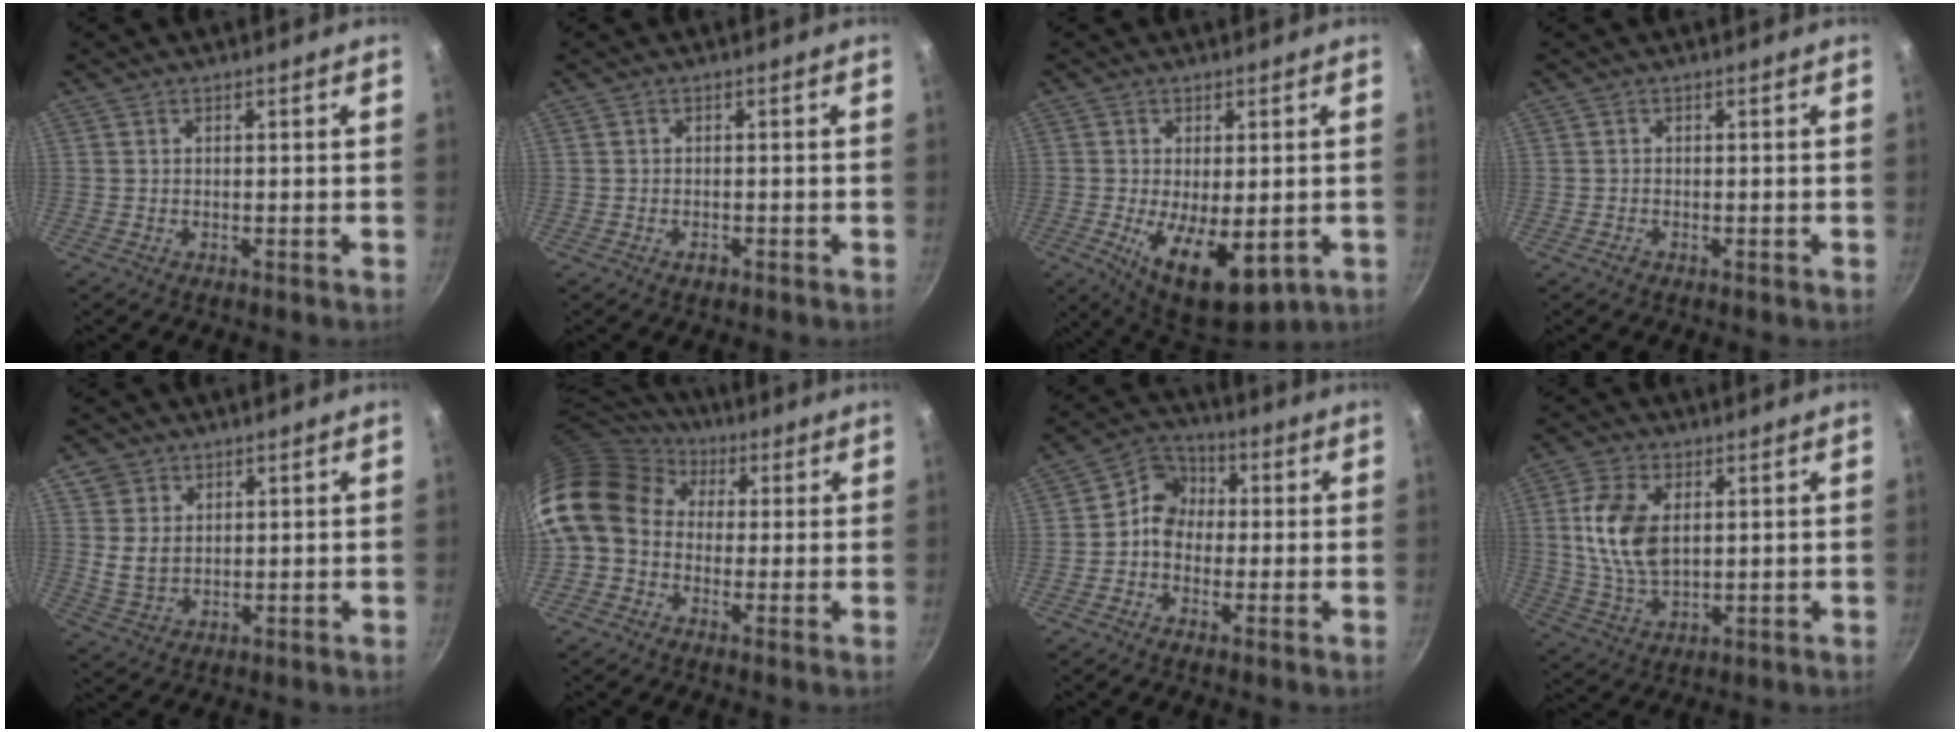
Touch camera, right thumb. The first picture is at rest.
{"total": 1.4, "force": [-0.8, 1.0, 0.7], "torque": [-0.010, 0.005, -0.012]}
{"total": 13.0, "force": [-2.9, 6.4, 10.9], "torque": [-0.160, -0.017, -0.030]}
{"total": 1.1, "force": [-0.6, 0.8, 0.4], "torque": [-0.006, 0.003, -0.009]}
{"total": 5.4, "force": [1.7, 4.4, 2.5], "torque": [-0.033, -0.011, 0.036]}
{"total": 16.2, "force": [1.9, 12.9, 9.5], "torque": [-0.182, 0.036, 0.012]}
{"total": 7.8, "force": [-0.3, 6.7, 3.9], "torque": [-0.030, 0.023, -0.029]}
{"total": 11.7, "force": [2.1, 6.8, 9.2], "torque": [-0.173, -0.010, 0.044]}